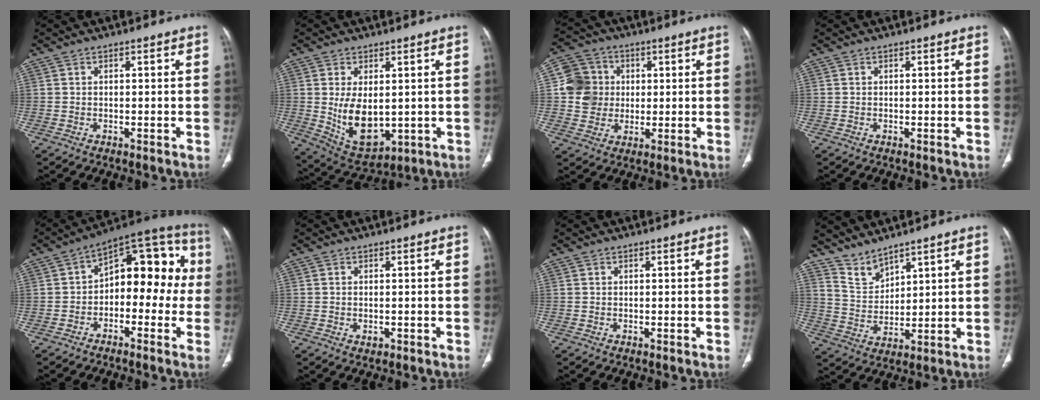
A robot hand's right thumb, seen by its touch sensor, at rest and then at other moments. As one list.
[{"total": 11.0, "force": [0.1, 6.4, 8.9], "torque": [-0.135, -0.017, 0.029]}, {"total": 9.6, "force": [1.0, 9.1, 3.1], "torque": [-0.033, 0.009, 0.015]}, {"total": 0.0}, {"total": 15.5, "force": [-0.6, 9.4, 12.4], "torque": [-0.106, 0.058, -0.026]}, {"total": 1.2, "force": [-0.3, 0.8, 0.8], "torque": [-0.013, -0.002, -0.001]}, {"total": 0.0}, {"total": 5.7, "force": [5.3, 1.5, 1.4], "torque": [-0.023, -0.039, 0.124]}]